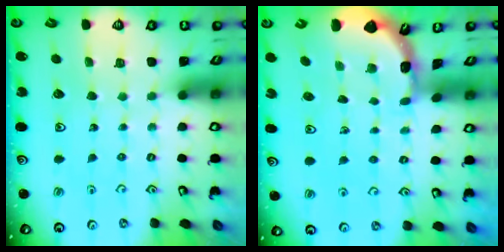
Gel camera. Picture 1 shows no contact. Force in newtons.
{"total": 1.7, "press": 1.7, "slide": 0.1}